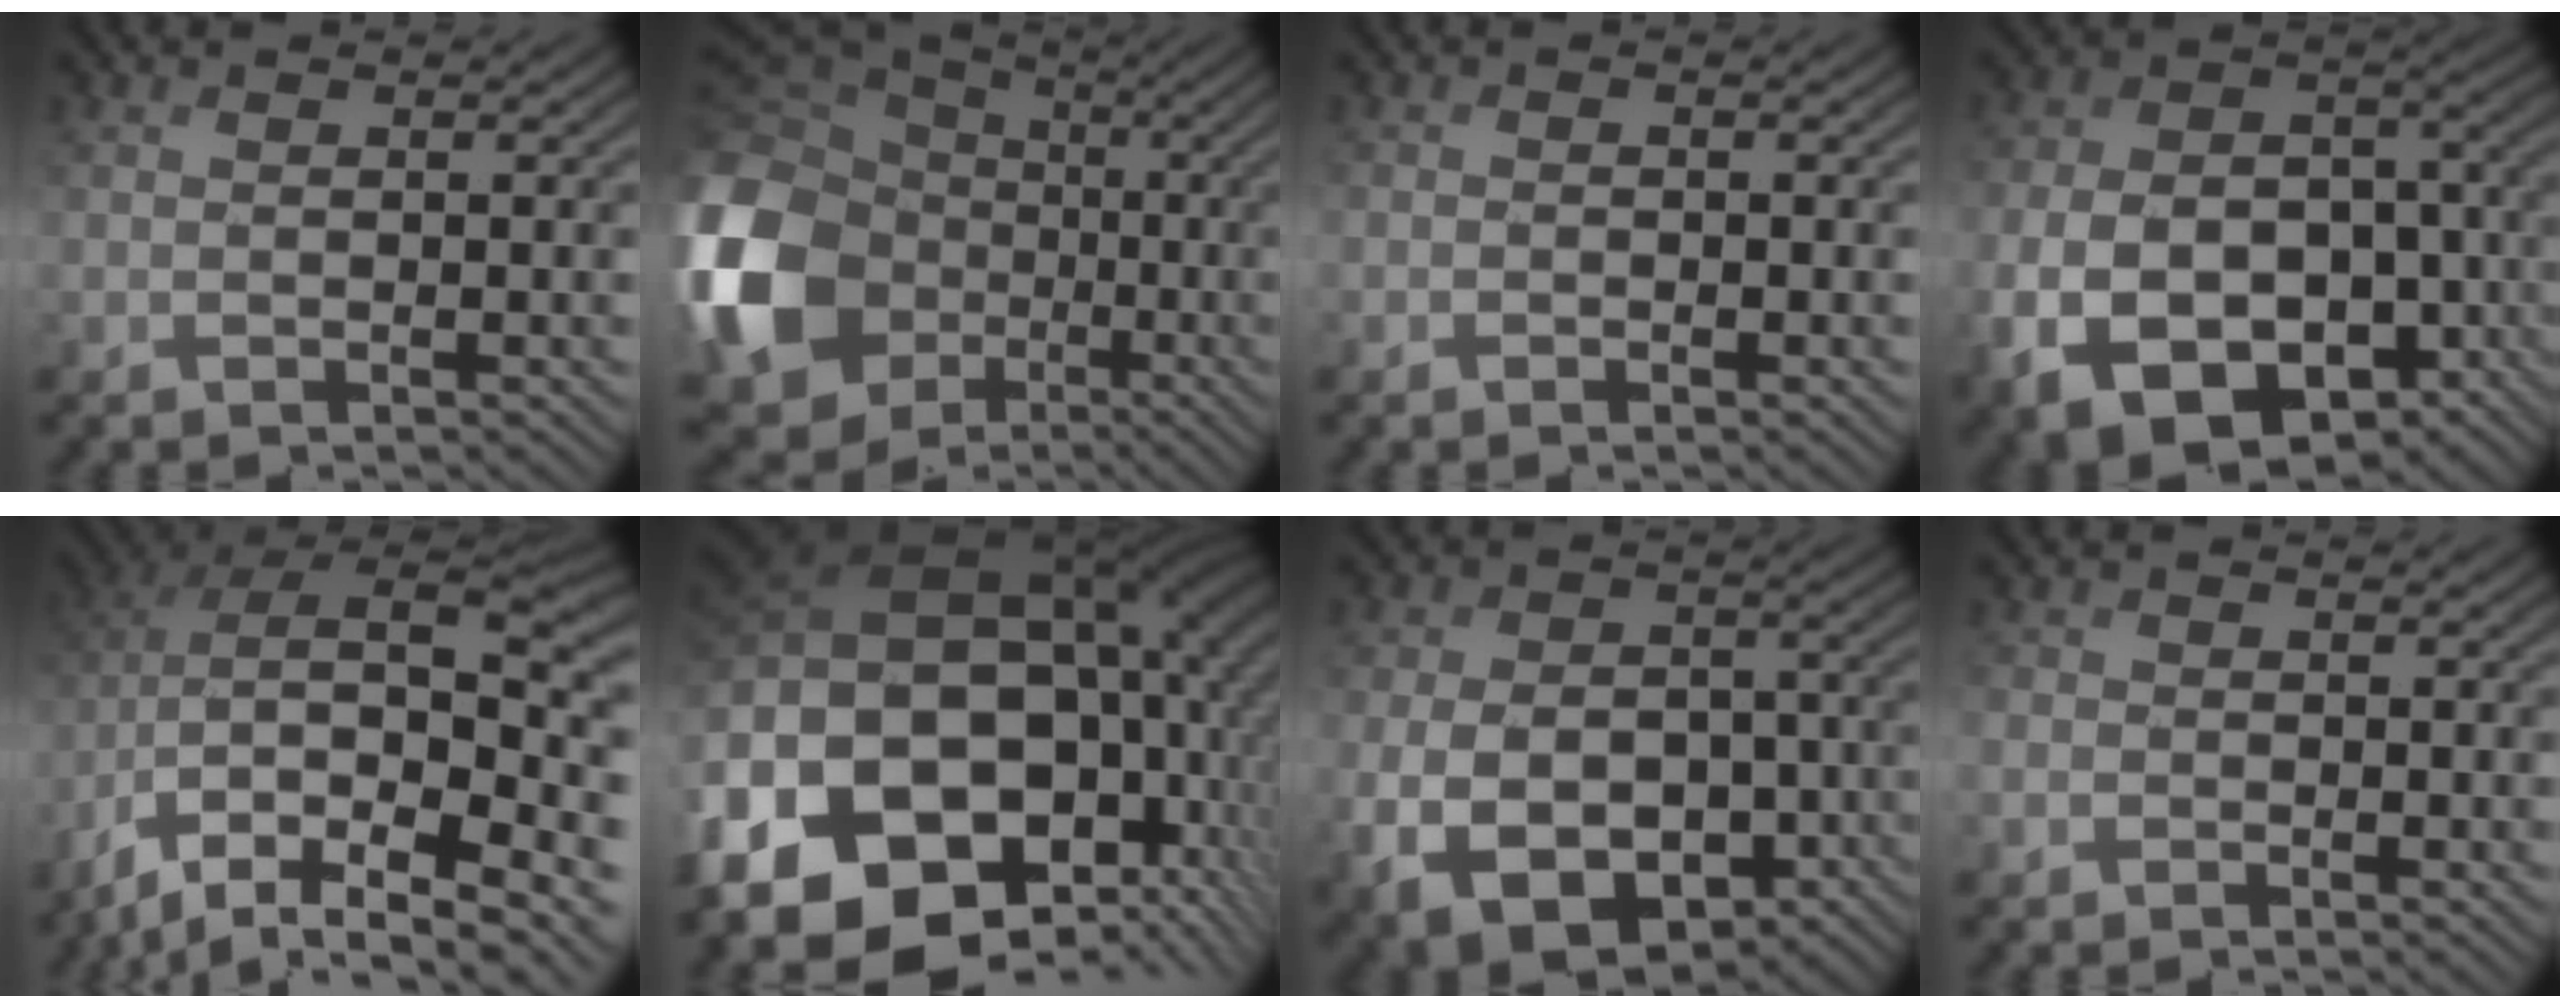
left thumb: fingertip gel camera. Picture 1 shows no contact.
{"total": 20.3, "force": [-3.5, 17.0, 10.5], "torque": [-0.312, -0.031, -0.073]}
{"total": 0.7, "force": [-0.4, 0.5, 0.3], "torque": [-0.004, -0.003, -0.008]}
{"total": 17.2, "force": [-7.3, 11.6, 10.4], "torque": [-0.217, -0.040, -0.103]}
{"total": 17.6, "force": [-6.8, 9.1, 13.4], "torque": [-0.271, -0.034, -0.077]}
{"total": 22.7, "force": [-3.4, 16.2, 15.5], "torque": [-0.309, -0.043, -0.039]}
{"total": 15.5, "force": [-6.1, 10.9, 9.1], "torque": [-0.189, -0.035, -0.087]}
{"total": 1.4, "force": [-0.7, 1.1, 0.4], "torque": [-0.011, -0.003, -0.021]}